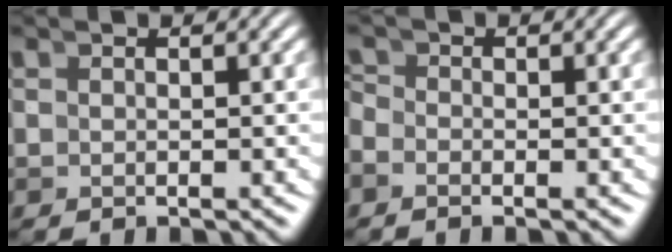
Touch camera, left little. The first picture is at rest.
{"total": 1.3, "force": [-0.9, 0.8, 0.5], "torque": [-0.009, -0.009, -0.018]}